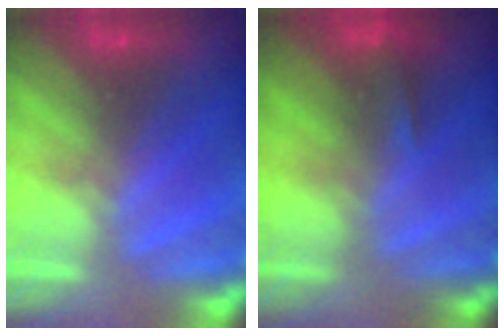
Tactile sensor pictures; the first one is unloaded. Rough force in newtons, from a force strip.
{"total": 4.8}